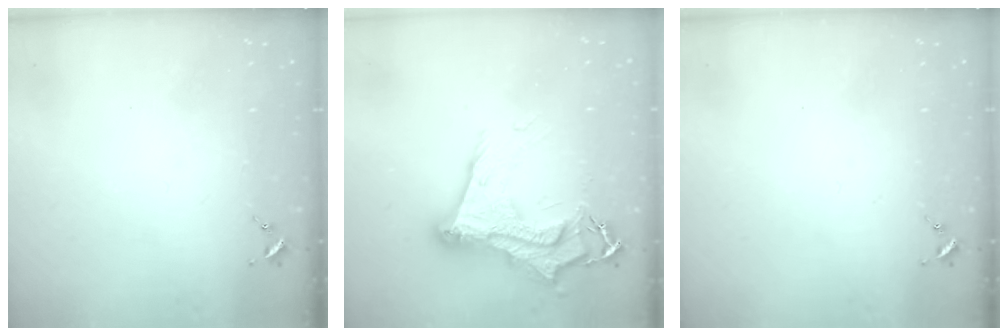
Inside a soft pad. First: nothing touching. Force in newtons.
{"total": 18.3, "press": 18.2, "slide": 1.5}
{"total": 0.0}